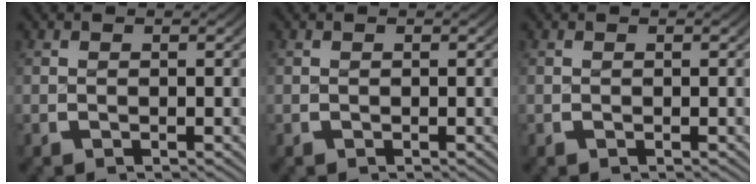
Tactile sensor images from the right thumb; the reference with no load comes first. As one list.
[{"total": 0.0}, {"total": 0.0}]